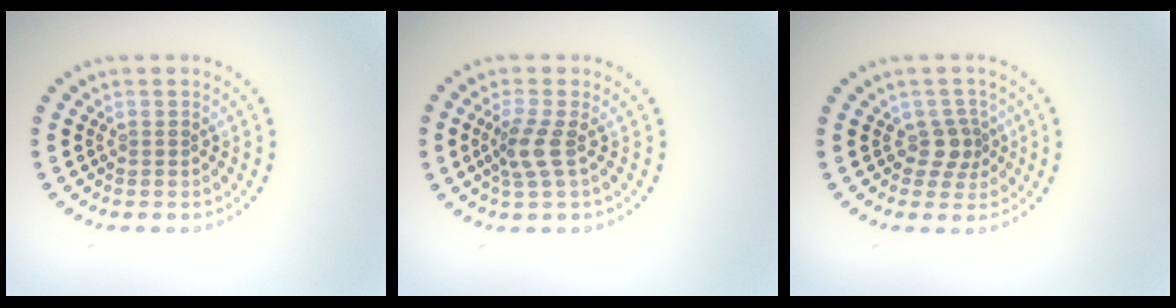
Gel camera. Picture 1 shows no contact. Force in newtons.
{"total": 2.4, "press": 1.8, "slide": 1.6}
{"total": 2.1, "press": 1.5, "slide": 1.5}